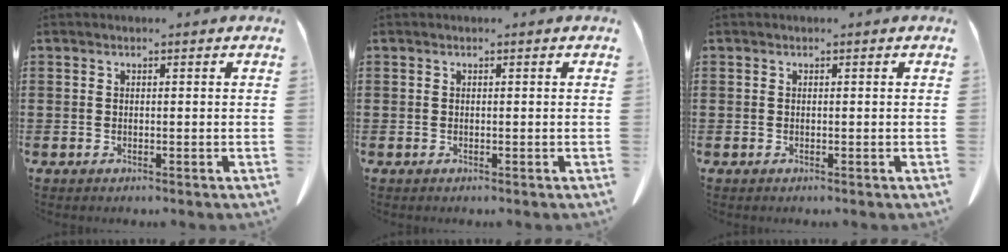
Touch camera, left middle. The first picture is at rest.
{"total": 0.0}
{"total": 0.0}